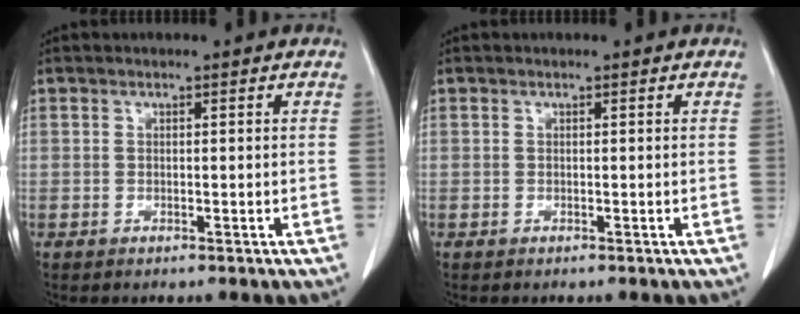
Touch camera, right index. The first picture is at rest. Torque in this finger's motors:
{"motor_torque": [0.00, 0.00, 0.00, 0.00]}